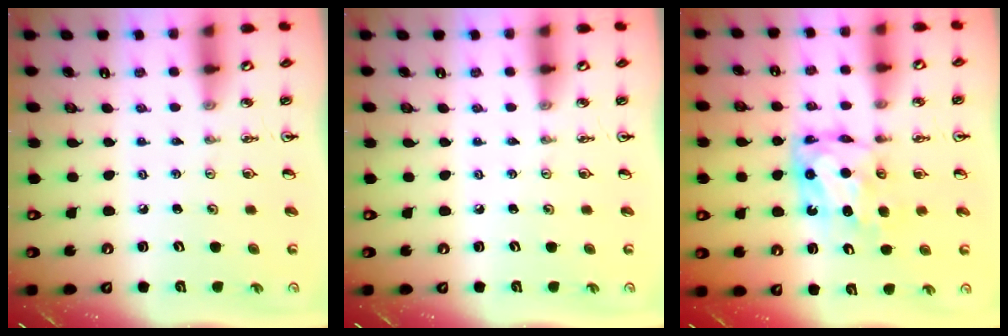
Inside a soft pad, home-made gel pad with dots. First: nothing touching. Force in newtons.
{"total": 0.0}
{"total": 7.8, "press": 7.7, "slide": 0.7}